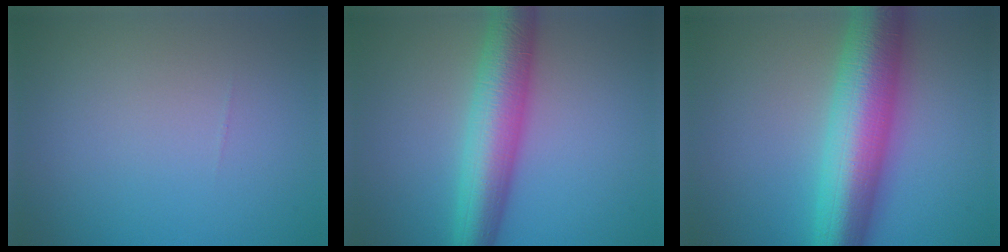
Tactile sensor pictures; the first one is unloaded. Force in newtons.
{"total": 7.6, "press": 7.6, "slide": 0.1}
{"total": 11.1, "press": 11.1, "slide": 0.1}